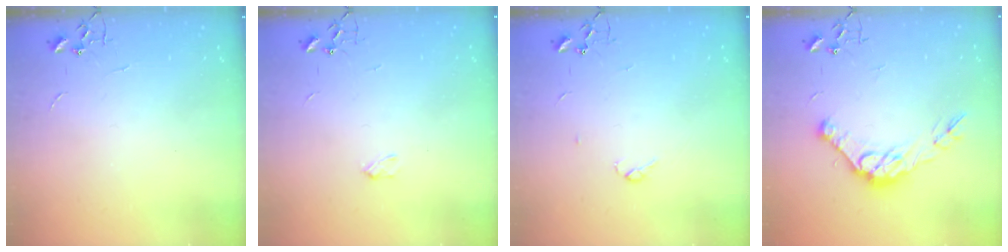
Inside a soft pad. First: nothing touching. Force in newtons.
{"total": 2.5, "press": 2.4, "slide": 0.4}
{"total": 3.4, "press": 3.3, "slide": 0.6}
{"total": 13.7, "press": 13.6, "slide": 1.2}